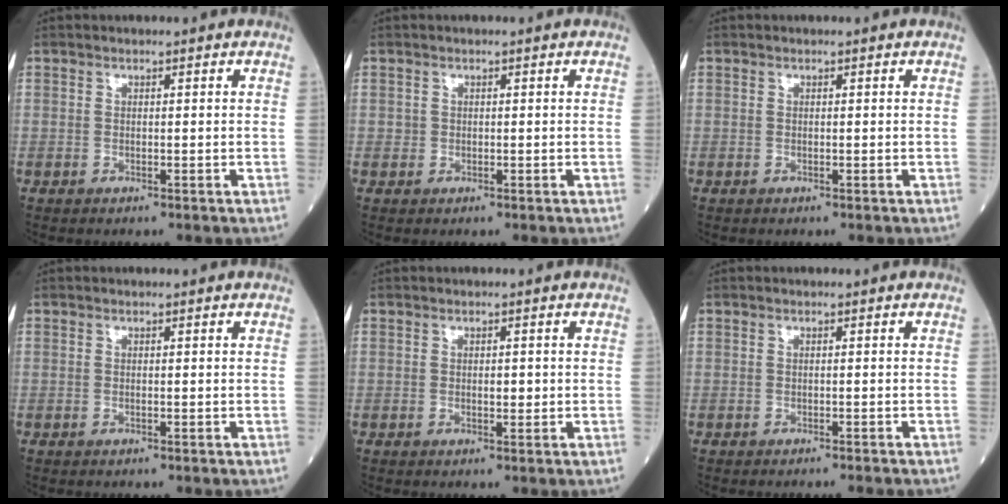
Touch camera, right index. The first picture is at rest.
{"total": 0.6, "force": [0.0, 0.6, 0.0], "torque": [0.005, 0.004, -0.002]}
{"total": 0.0}
{"total": 0.0}
{"total": 1.3, "force": [0.0, 0.6, 1.1], "torque": [-0.012, 0.000, 0.002]}
{"total": 2.7, "force": [-2.5, -0.4, 0.9], "torque": [-0.007, 0.001, -0.033]}